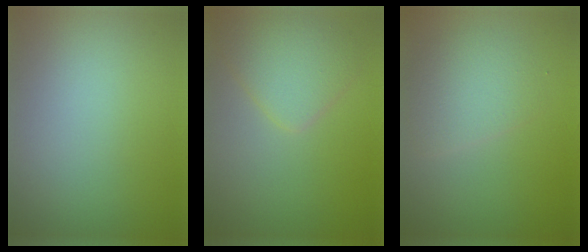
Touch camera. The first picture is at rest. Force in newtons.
{"total": 3.4, "press": 3.3, "slide": 0.1}
{"total": 2.8, "press": 2.8, "slide": 0.1}